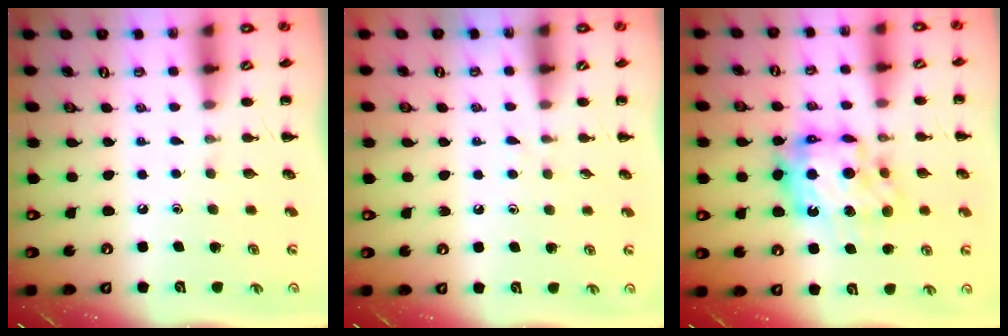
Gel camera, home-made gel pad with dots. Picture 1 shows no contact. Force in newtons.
{"total": 2.9, "press": 2.6, "slide": 1.4}
{"total": 15.0, "press": 14.9, "slide": 1.5}